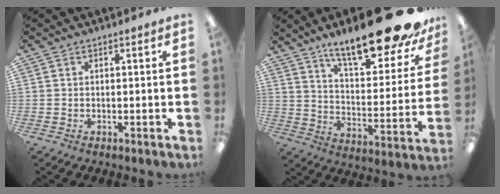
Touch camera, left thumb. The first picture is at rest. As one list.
[{"total": 22.9, "force": [17.7, 5.9, 13.2], "torque": [-0.189, -0.120, 0.291]}]